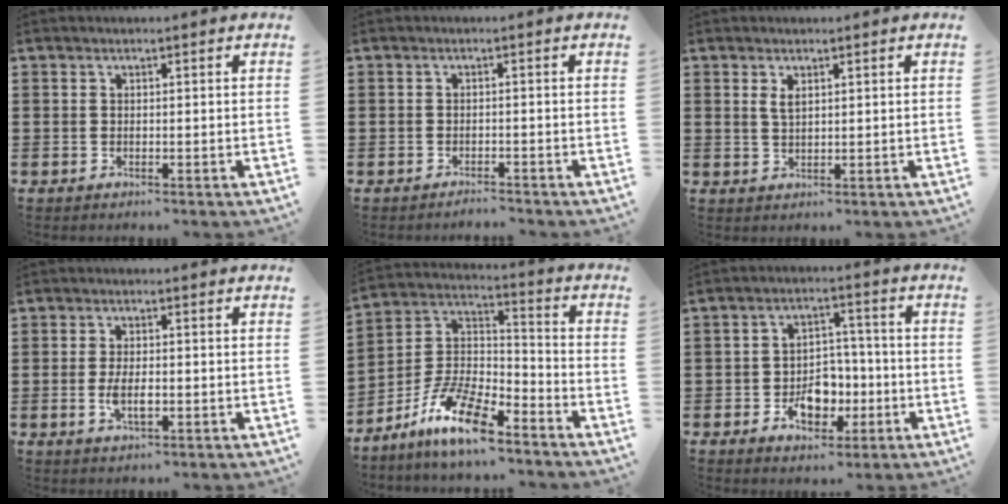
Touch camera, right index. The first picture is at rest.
{"total": 1.3, "force": [-1.3, 0.0, 0.0], "torque": [-0.004, 0.004, -0.029]}
{"total": 1.8, "force": [0.9, 0.7, 1.4], "torque": [-0.030, 0.004, 0.015]}
{"total": 4.3, "force": [-0.9, 1.6, 3.9], "torque": [-0.082, -0.002, -0.019]}
{"total": 11.6, "force": [-8.5, 3.1, 7.3], "torque": [-0.166, 0.012, -0.169]}
{"total": 7.1, "force": [-2.4, 5.1, 4.3], "torque": [-0.051, 0.008, -0.041]}